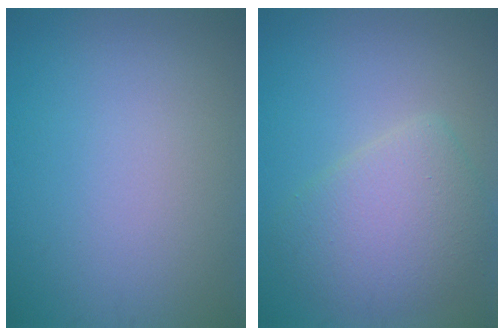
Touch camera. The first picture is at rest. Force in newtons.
{"total": 4.9, "press": 4.9, "slide": 0.3}